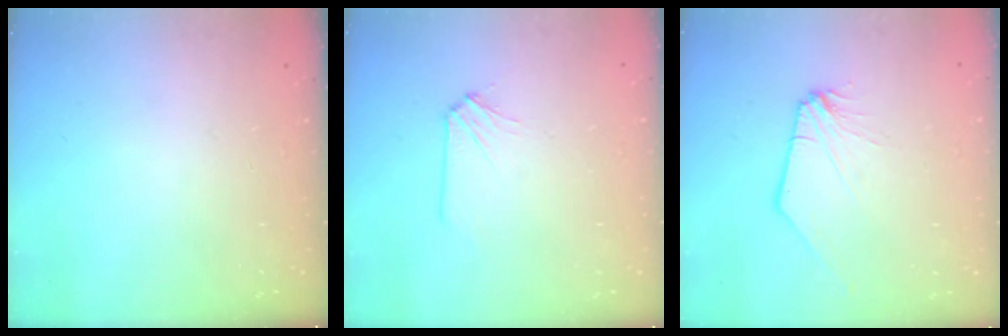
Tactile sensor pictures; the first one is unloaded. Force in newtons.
{"total": 2.1, "press": 2.1, "slide": 0.4}
{"total": 0.0}